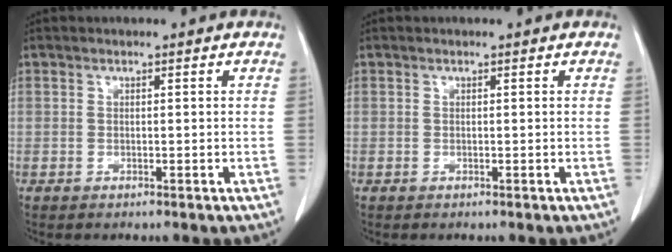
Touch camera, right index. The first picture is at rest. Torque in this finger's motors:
{"motor_torque": [0.00, 0.00, 0.00, 0.00]}